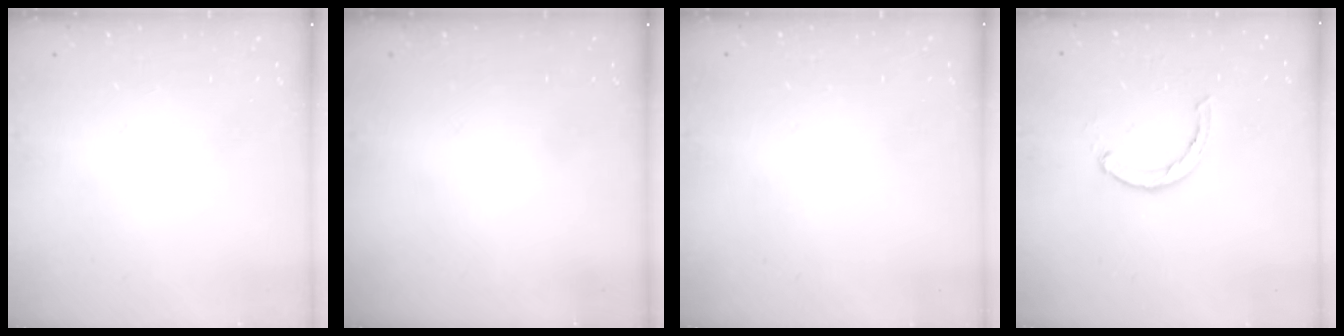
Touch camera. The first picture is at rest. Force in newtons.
{"total": 0.0}
{"total": 2.6, "press": 2.6, "slide": 0.2}
{"total": 2.4, "press": 2.4, "slide": 0.4}